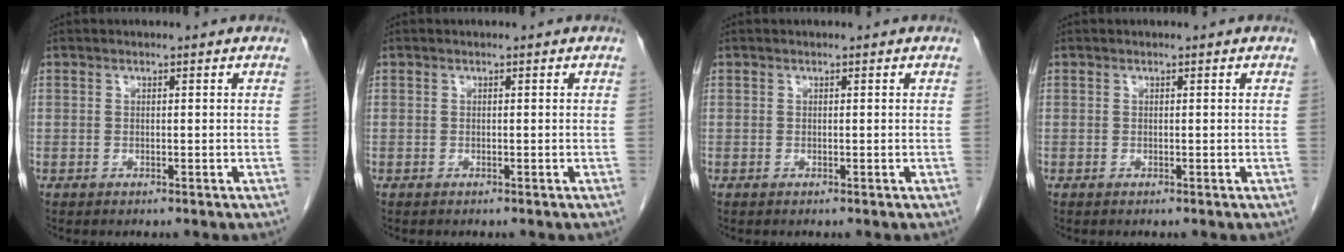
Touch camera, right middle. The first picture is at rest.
{"total": 0.0}
{"total": 0.0}
{"total": 0.0}